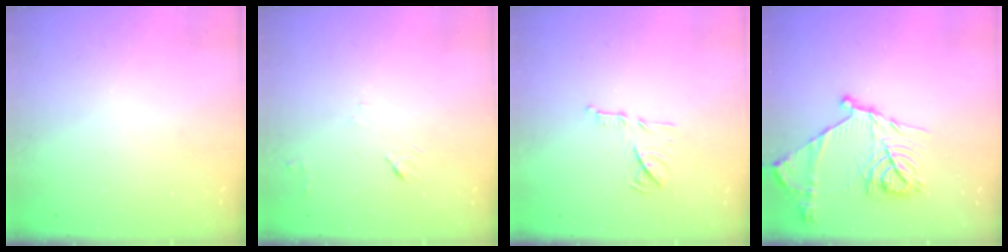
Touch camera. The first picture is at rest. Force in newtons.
{"total": 4.6, "press": 4.5, "slide": 0.6}
{"total": 11.8, "press": 11.8, "slide": 0.7}
{"total": 19.6, "press": 19.6, "slide": 1.5}